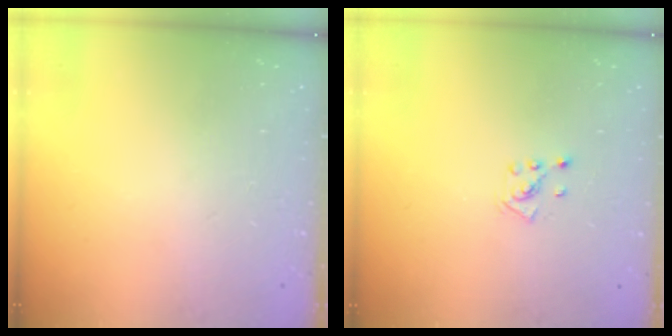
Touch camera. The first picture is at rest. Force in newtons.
{"total": 2.2, "press": 2.2, "slide": 0.3}